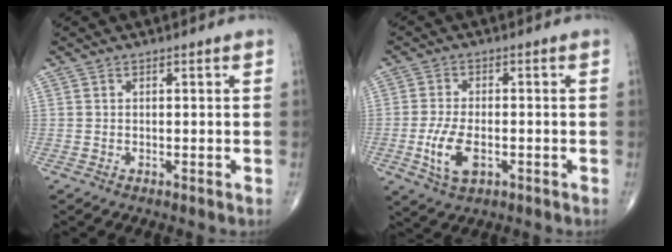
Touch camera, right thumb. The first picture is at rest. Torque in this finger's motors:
{"motor_torque": [0.21, -0.04, 0.64, 0.41, 0.24]}